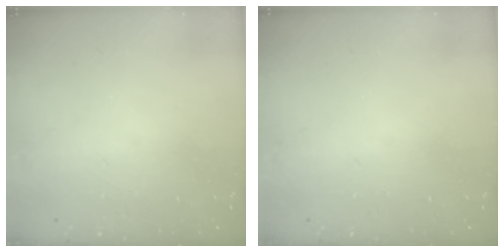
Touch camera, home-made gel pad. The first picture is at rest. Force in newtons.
{"total": 0.0}